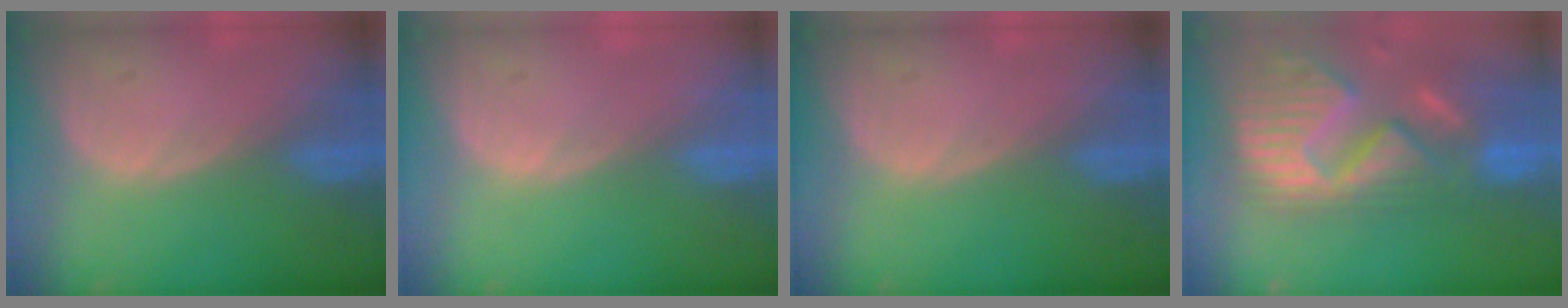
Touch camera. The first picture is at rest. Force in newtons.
{"total": 0.0}
{"total": 0.0}
{"total": 14.4, "press": 12.0, "slide": 7.9}